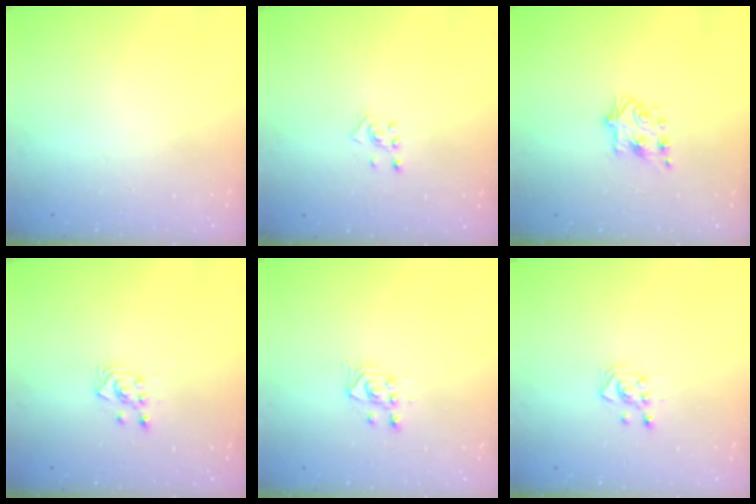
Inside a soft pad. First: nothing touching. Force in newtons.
{"total": 2.5, "press": 2.4, "slide": 0.7}
{"total": 6.4, "press": 6.4, "slide": 0.5}
{"total": 2.6, "press": 2.6, "slide": 0.3}
{"total": 2.4, "press": 2.4, "slide": 0.2}
{"total": 3.0, "press": 3.0, "slide": 0.5}